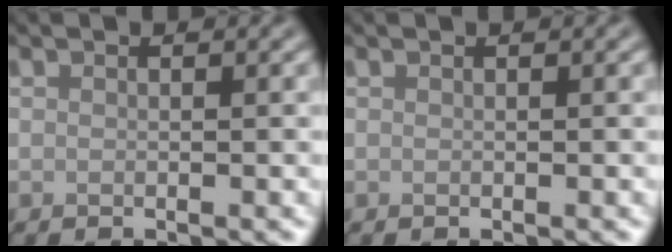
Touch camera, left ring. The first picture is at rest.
{"total": 0.0}